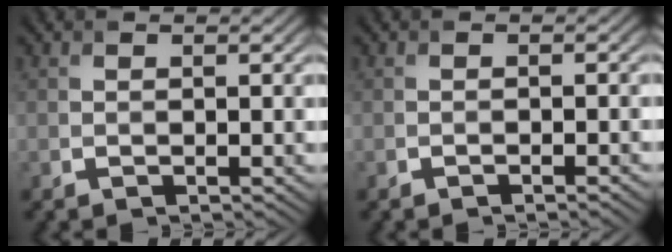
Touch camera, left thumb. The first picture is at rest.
{"total": 1.1, "force": [-0.8, 0.2, 0.7], "torque": [-0.003, 0.004, -0.015]}